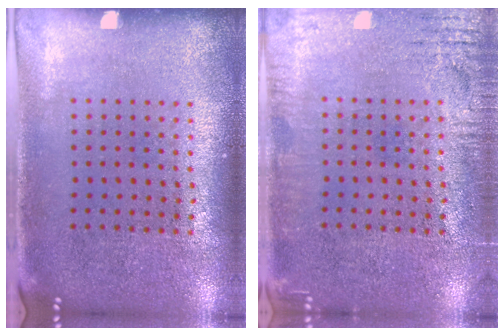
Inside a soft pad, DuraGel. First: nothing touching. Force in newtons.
{"total": 3.0, "press": 3.0, "slide": 0.2}